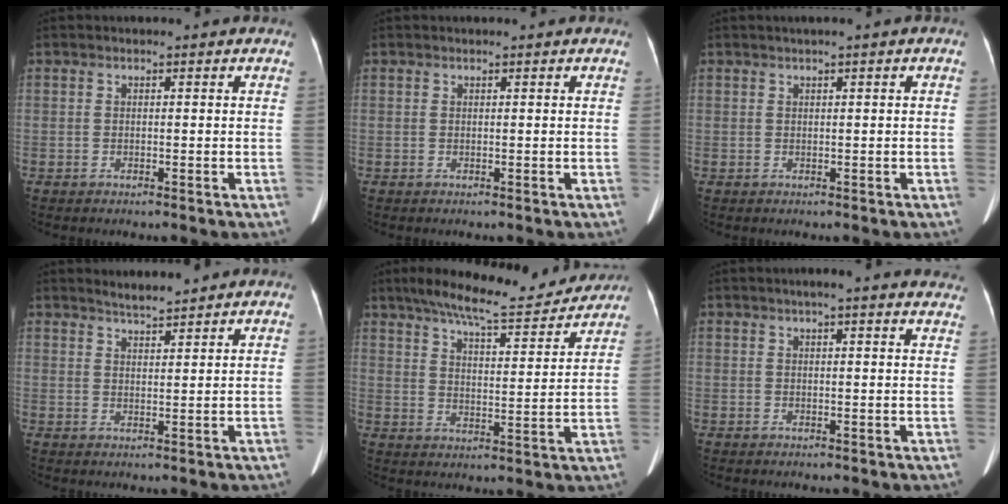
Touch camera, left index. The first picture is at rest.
{"total": 0.0}
{"total": 0.7, "force": [0.2, 0.0, 0.7], "torque": [-0.013, 0.006, 0.006]}
{"total": 2.9, "force": [2.8, 0.1, 0.8], "torque": [-0.020, 0.006, 0.050]}
{"total": 14.7, "force": [13.0, 2.1, 6.3], "torque": [-0.100, 0.002, 0.187]}
{"total": 10.2, "force": [8.9, 1.1, 4.8], "torque": [-0.048, 0.010, 0.084]}